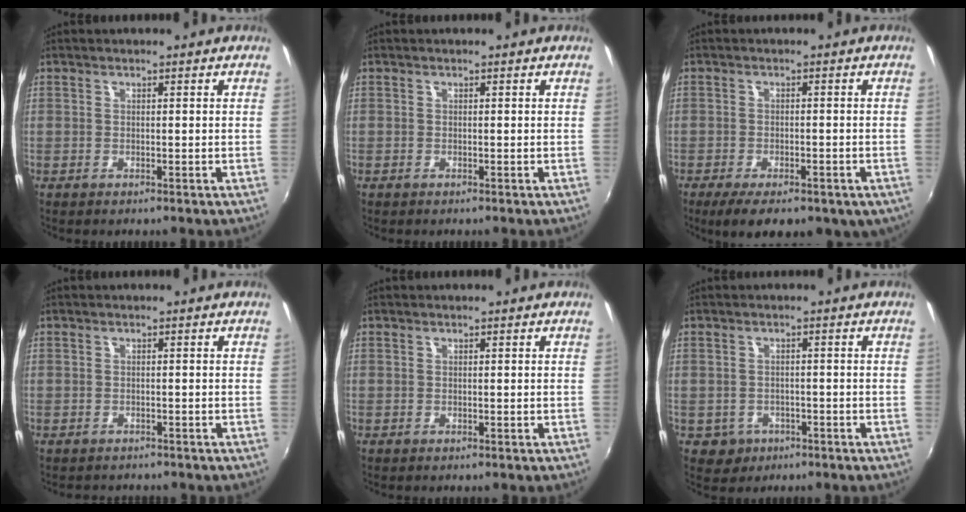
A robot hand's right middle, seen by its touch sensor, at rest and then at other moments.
{"total": 0.0}
{"total": 10.4, "force": [-6.2, 4.6, 7.0], "torque": [-0.144, -0.034, -0.083]}
{"total": 1.6, "force": [-1.3, 1.0, 0.0], "torque": [-0.007, 0.000, -0.021]}
{"total": 0.0}
{"total": 4.1, "force": [-1.6, 3.7, 0.9], "torque": [-0.031, 0.003, -0.017]}